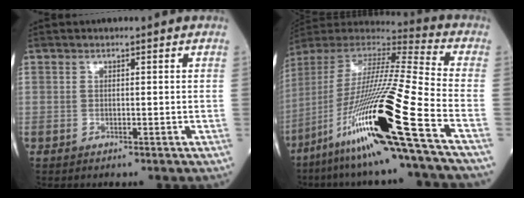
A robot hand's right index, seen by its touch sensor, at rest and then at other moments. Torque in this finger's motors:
{"motor_torque": [1.70, -0.44, 1.05, 0.21]}